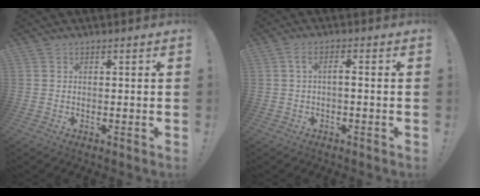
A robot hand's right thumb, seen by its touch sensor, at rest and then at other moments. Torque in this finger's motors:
{"motor_torque": [-0.10, -0.10, -0.05, 0.10, 0.09]}